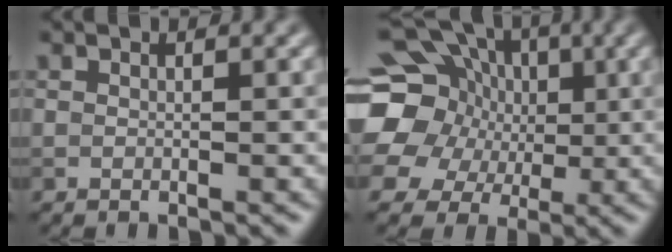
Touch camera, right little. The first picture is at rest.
{"total": 14.7, "force": [0.8, 13.1, 6.5], "torque": [-0.150, 0.000, -0.011]}